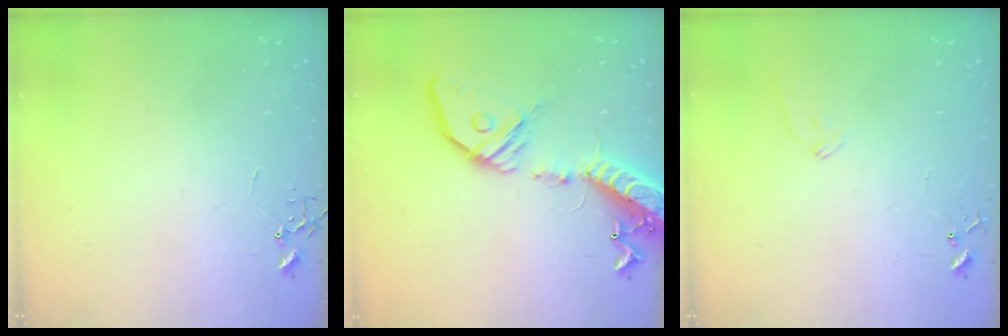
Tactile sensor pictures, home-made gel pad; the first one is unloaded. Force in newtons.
{"total": 19.7, "press": 19.4, "slide": 3.9}
{"total": 6.6, "press": 6.6, "slide": 0.6}